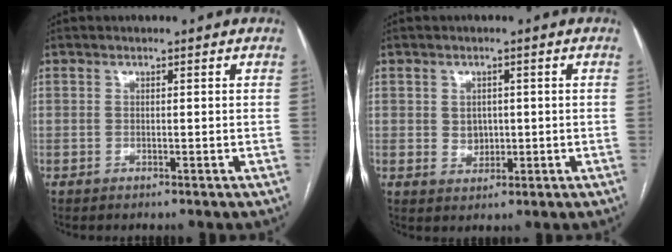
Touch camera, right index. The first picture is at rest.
{"total": 2.9, "force": [0.4, 2.5, 1.4], "torque": [-0.022, 0.003, 0.014]}